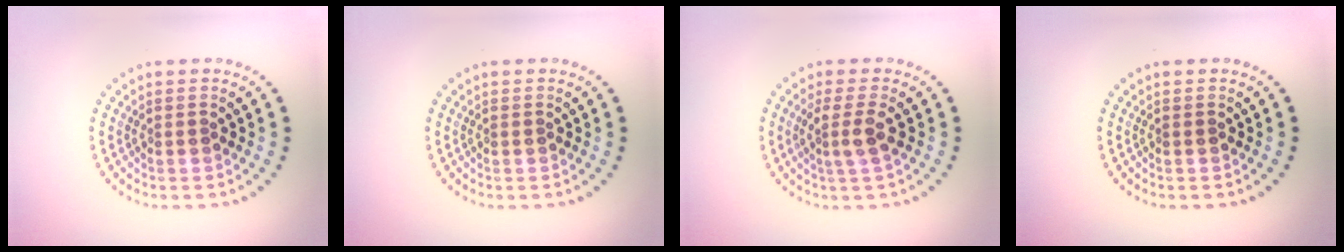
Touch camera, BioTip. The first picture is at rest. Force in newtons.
{"total": 0.0}
{"total": 2.2, "press": 1.9, "slide": 1.2}
{"total": 0.0}